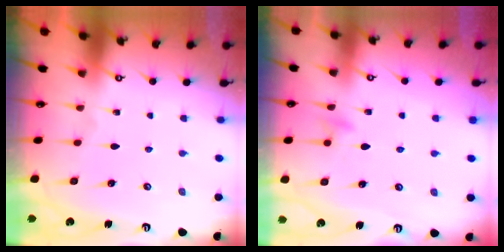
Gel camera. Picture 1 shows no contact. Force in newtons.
{"total": 5.4, "press": 5.4, "slide": 0.7}